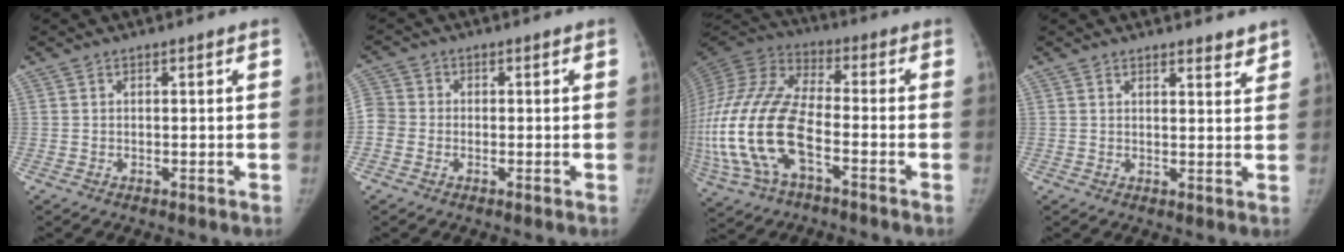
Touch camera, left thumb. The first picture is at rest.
{"total": 4.2, "force": [-0.8, 3.8, 1.5], "torque": [-0.026, 0.009, -0.025]}
{"total": 23.6, "force": [-6.6, 11.2, 19.8], "torque": [-0.466, 0.012, -0.120]}
{"total": 3.7, "force": [3.3, 1.1, 1.4], "torque": [0.001, -0.020, 0.041]}